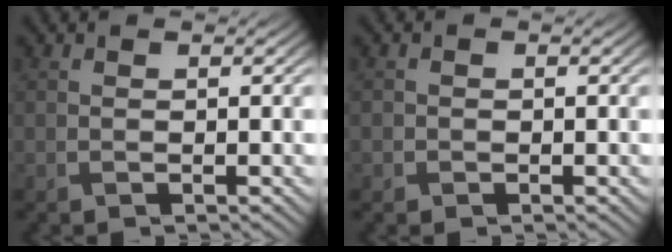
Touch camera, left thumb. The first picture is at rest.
{"total": 0.9, "force": [-0.3, 0.8, 0.0], "torque": [0.005, -0.003, -0.009]}